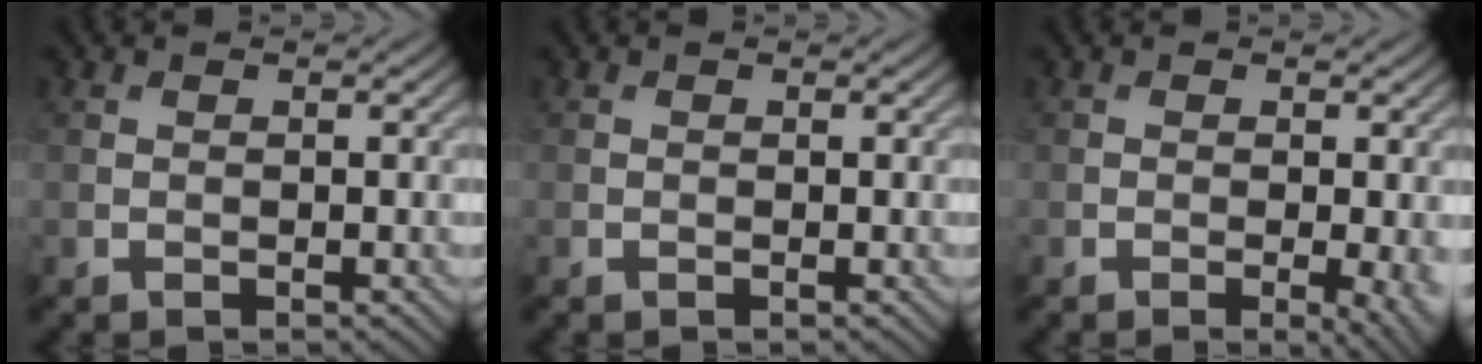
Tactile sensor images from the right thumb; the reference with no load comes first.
{"total": 0.0}
{"total": 2.5, "force": [-0.5, 0.5, 2.4], "torque": [-0.033, -0.008, -0.007]}